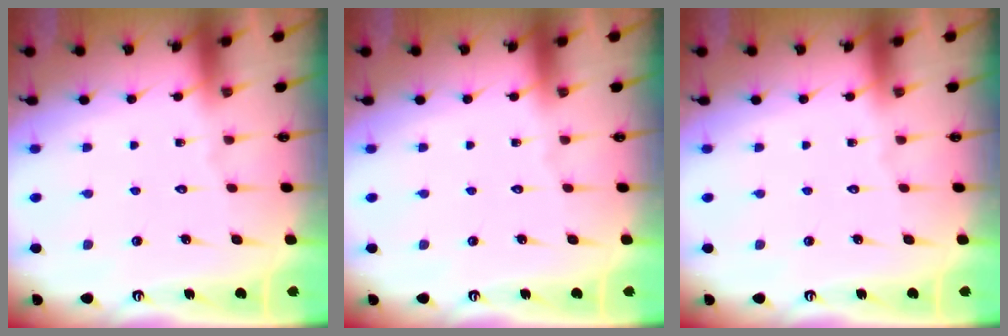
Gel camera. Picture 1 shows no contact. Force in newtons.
{"total": 0.0}
{"total": 0.0}